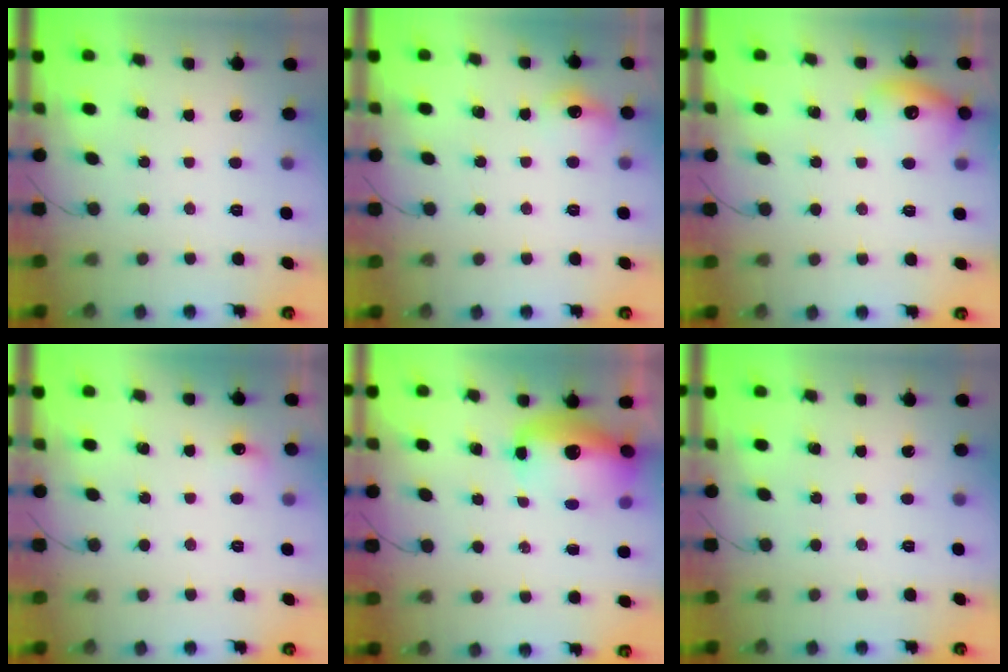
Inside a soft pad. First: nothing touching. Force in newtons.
{"total": 7.8, "press": 7.7, "slide": 0.8}
{"total": 12.9, "press": 12.9, "slide": 1.2}
{"total": 5.3, "press": 5.1, "slide": 1.4}
{"total": 13.8, "press": 12.5, "slide": 5.9}
{"total": 0.0}